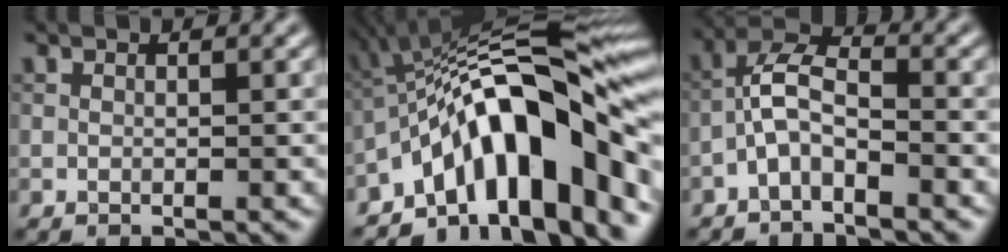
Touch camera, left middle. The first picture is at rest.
{"total": 15.3, "force": [-4.6, 5.7, 13.5], "torque": [-0.169, 0.032, -0.086]}
{"total": 3.6, "force": [-2.0, 1.4, 2.6], "torque": [-0.053, 0.017, -0.048]}